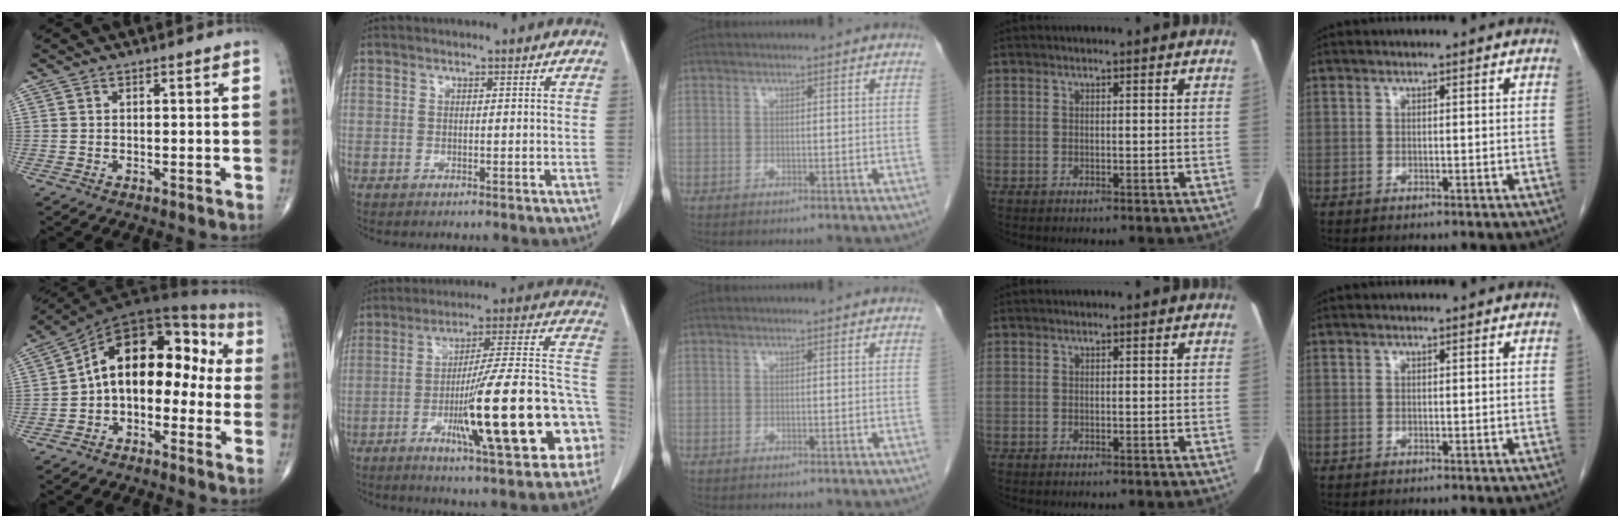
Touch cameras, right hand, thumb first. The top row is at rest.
{"thumb": {"total": 14.5, "force": [-1.5, 9.3, 11.0], "torque": [-0.138, 0.073, -0.041]}, "index": {"total": 23.7, "force": [-7.5, 2.6, 22.3], "torque": [-0.275, 0.015, -0.107]}}